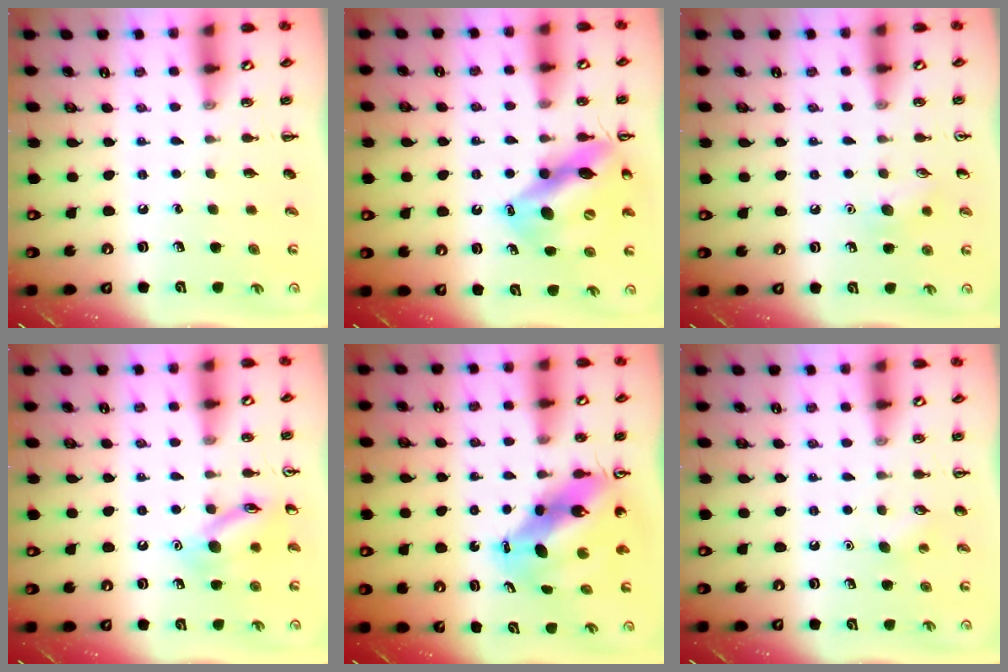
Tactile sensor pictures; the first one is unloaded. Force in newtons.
{"total": 14.9, "press": 14.3, "slide": 4.2}
{"total": 7.3, "press": 7.0, "slide": 2.1}
{"total": 12.6, "press": 12.6, "slide": 0.7}
{"total": 9.6, "press": 9.2, "slide": 2.8}
{"total": 2.8, "press": 2.7, "slide": 0.7}